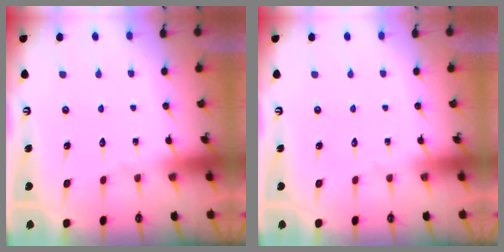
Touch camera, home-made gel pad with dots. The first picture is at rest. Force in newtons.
{"total": 0.0}